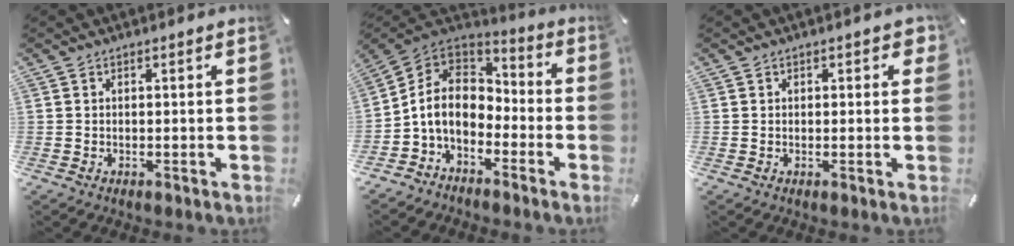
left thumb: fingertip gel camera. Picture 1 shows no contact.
{"total": 8.8, "force": [-3.9, 6.8, 4.2], "torque": [-0.116, 0.009, -0.078]}
{"total": 1.7, "force": [0.6, 1.2, 1.0], "torque": [-0.005, 0.001, 0.006]}